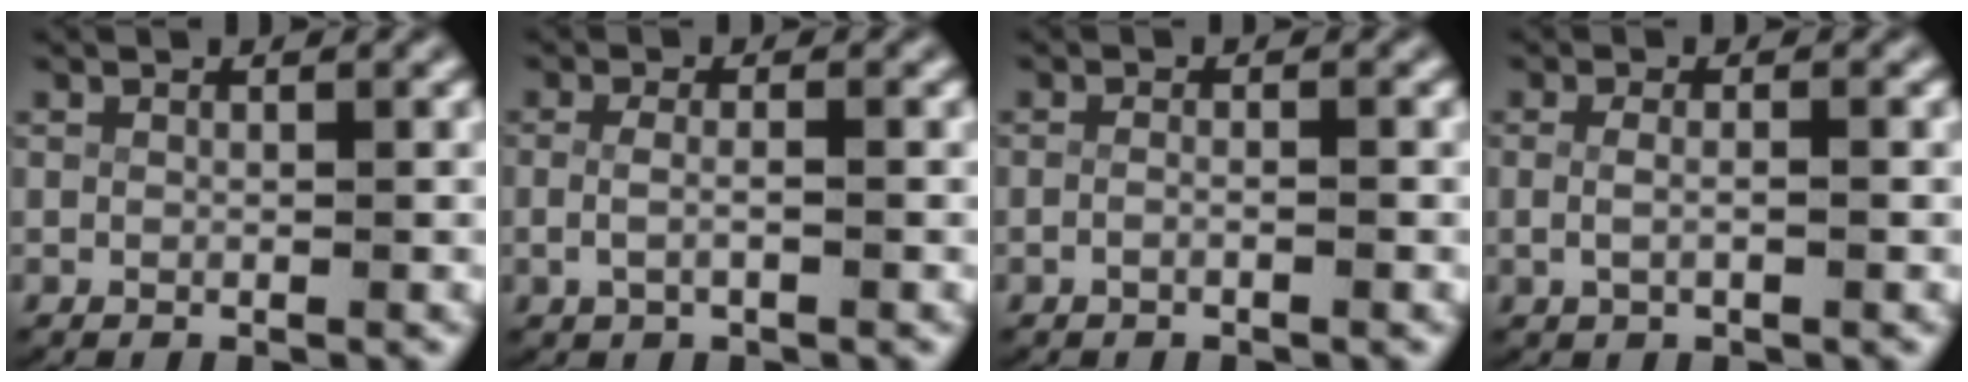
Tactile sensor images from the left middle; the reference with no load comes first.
{"total": 1.8, "force": [-0.7, 0.7, 1.5], "torque": [-0.044, -0.010, -0.007]}
{"total": 1.0, "force": [-0.8, 0.1, 0.6], "torque": [-0.021, -0.006, -0.014]}
{"total": 1.8, "force": [-0.5, 0.7, 1.6], "torque": [-0.043, -0.008, -0.005]}